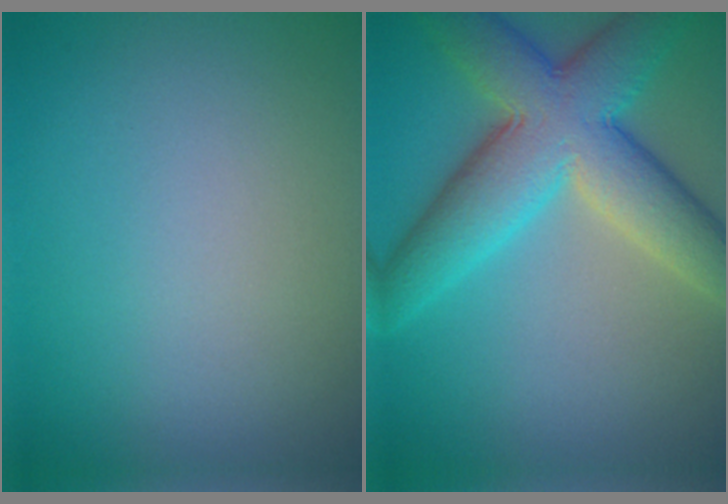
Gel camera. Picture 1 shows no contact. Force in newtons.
{"total": 9.4, "press": 9.3, "slide": 0.2}